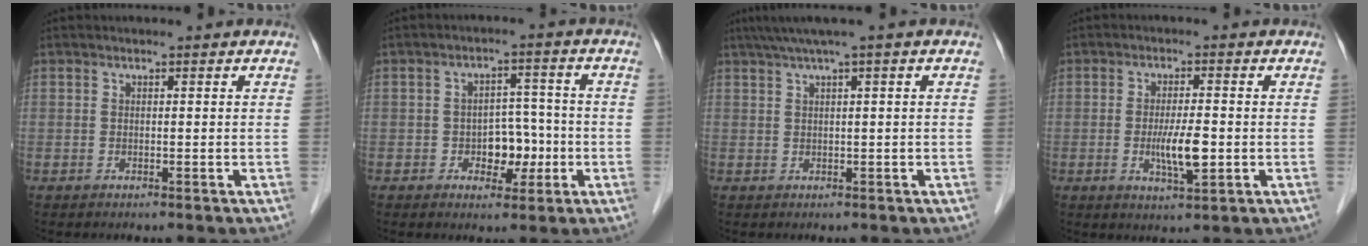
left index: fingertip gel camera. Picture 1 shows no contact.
{"total": 5.3, "force": [-1.6, 3.4, 3.7], "torque": [-0.054, 0.014, -0.020]}
{"total": 3.5, "force": [2.1, -0.7, 2.8], "torque": [-0.058, 0.021, 0.043]}
{"total": 5.2, "force": [-0.9, 0.9, 5.1], "torque": [-0.098, -0.009, -0.013]}